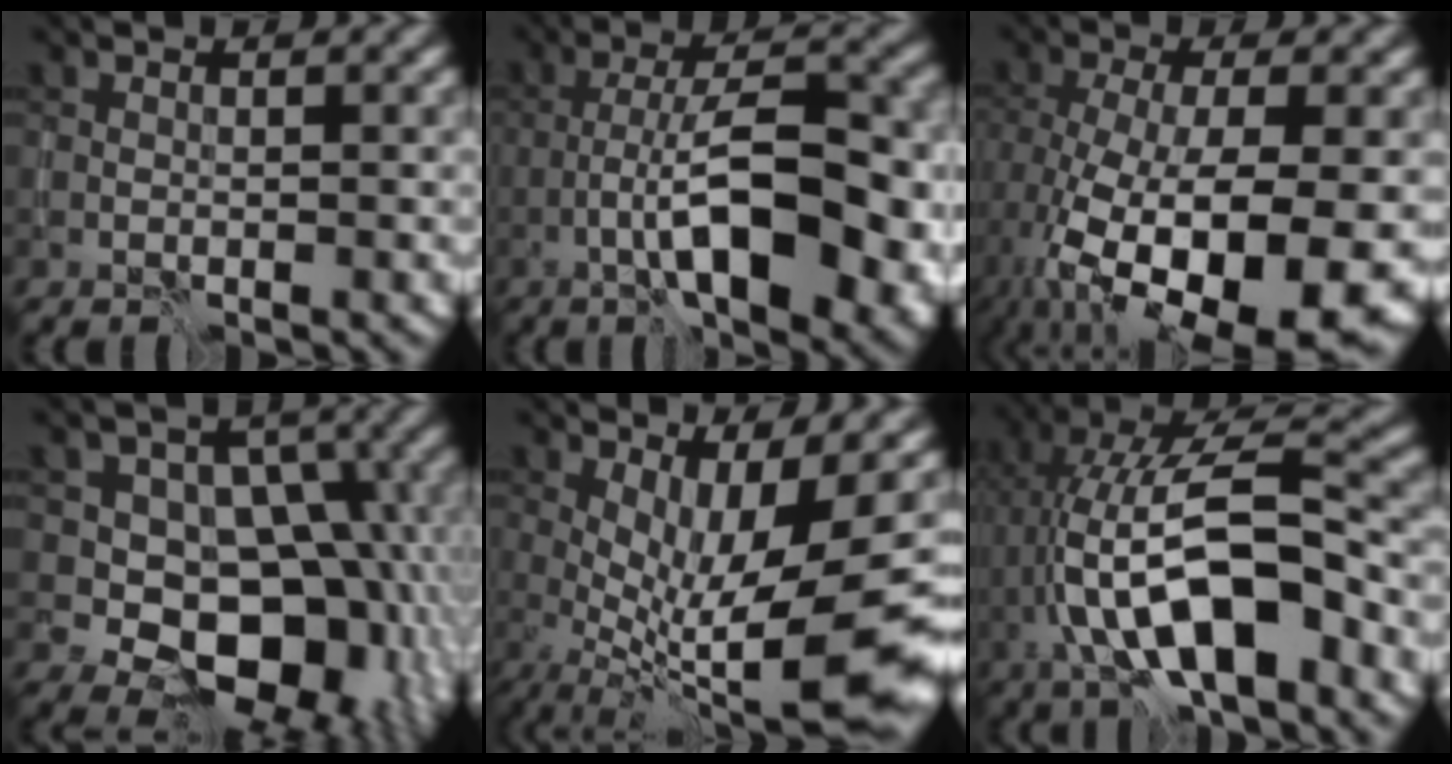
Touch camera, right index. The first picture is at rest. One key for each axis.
{"total": 10.1, "fx": -3.5, "fy": 3.1, "fz": 8.9, "tx": -0.136, "ty": 0.013, "tz": -0.059}
{"total": 13.9, "fx": -5.0, "fy": 5.7, "fz": 11.7, "tx": -0.199, "ty": -0.037, "tz": -0.068}
{"total": 12.6, "fx": -1.5, "fy": 9.5, "fz": 8.1, "tx": -0.075, "ty": 0.003, "tz": -0.035}
{"total": 10.3, "fx": -1.5, "fy": 2.3, "fz": 10.0, "tx": -0.167, "ty": -0.012, "tz": -0.014}
{"total": 11.4, "fx": -2.9, "fy": 4.1, "fz": 10.3, "tx": -0.182, "ty": 0.020, "tz": -0.053}